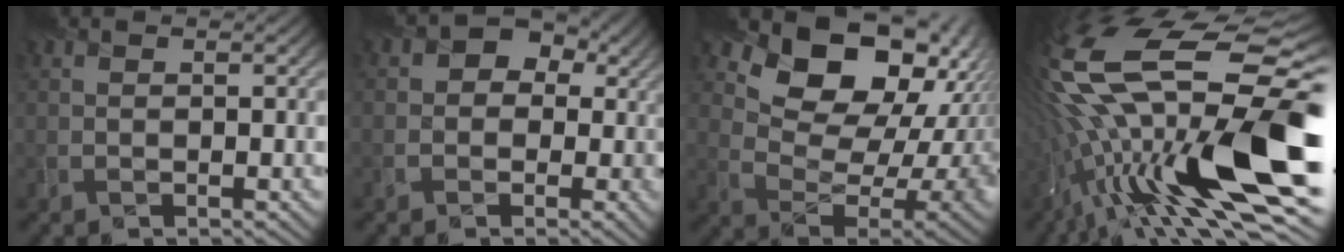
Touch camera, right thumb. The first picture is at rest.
{"total": 8.6, "force": [0.4, 7.5, 4.2], "torque": [-0.060, 0.011, -0.024]}
{"total": 17.8, "force": [9.9, 10.9, 10.0], "torque": [-0.169, 0.025, 0.169]}
{"total": 21.8, "force": [-3.1, 7.5, 20.3], "torque": [-0.386, -0.023, -0.061]}